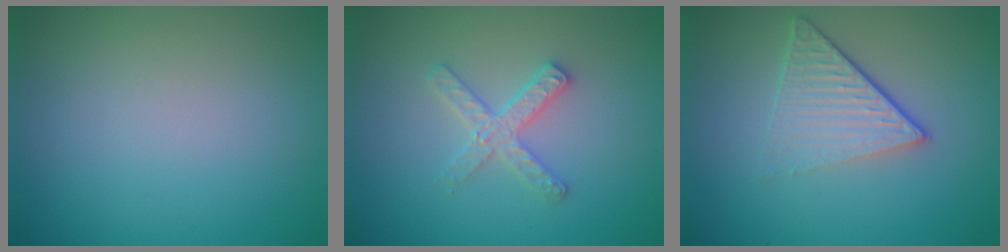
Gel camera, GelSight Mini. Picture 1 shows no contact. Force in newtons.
{"total": 2.6, "press": 2.5, "slide": 0.4}
{"total": 4.5, "press": 2.9, "slide": 3.5}